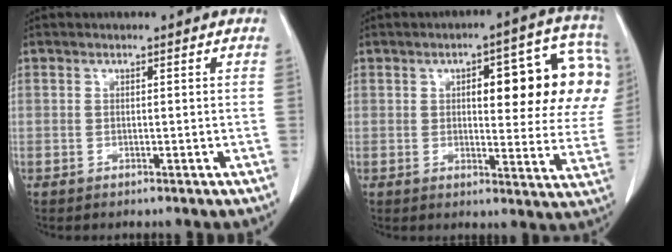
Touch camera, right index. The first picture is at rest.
{"total": 17.8, "force": [4.3, 5.4, 16.4], "torque": [-0.186, 0.029, 0.050]}